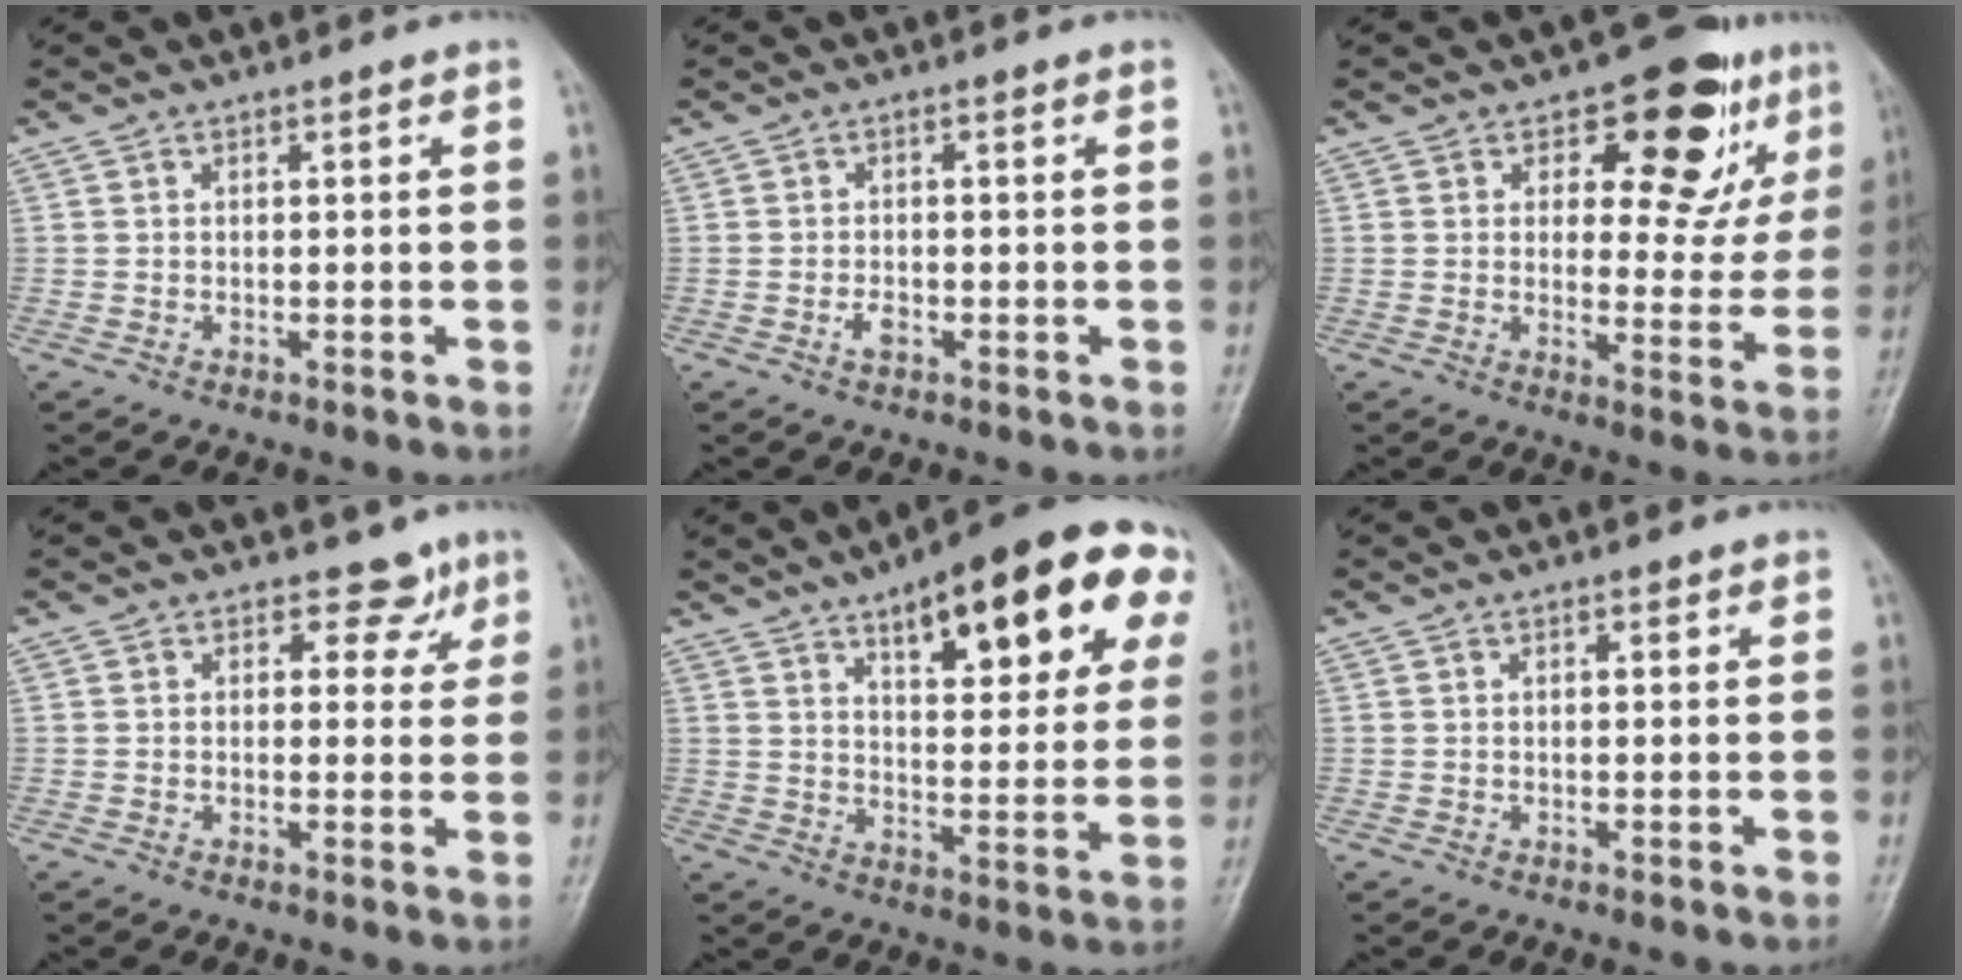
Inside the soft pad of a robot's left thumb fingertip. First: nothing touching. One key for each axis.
{"total": 1.8, "fx": -0.8, "fy": 1.0, "fz": 1.3, "tx": -0.022, "ty": 0.006, "tz": -0.015}
{"total": 14.0, "fx": 7.6, "fy": 7.5, "fz": 9.1, "tx": -0.051, "ty": -0.035, "tz": 0.101}
{"total": 4.1, "fx": 2.5, "fy": 3.0, "fz": 1.2, "tx": 0.020, "ty": -0.009, "tz": 0.028}
{"total": 21.7, "fx": 10.4, "fy": 7.9, "fz": 17.4, "tx": -0.198, "ty": -0.012, "tz": 0.142}
{"total": 0.9, "fx": 0.4, "fy": 0.5, "fz": 0.6, "tx": -0.005, "ty": -0.001, "tz": 0.004}